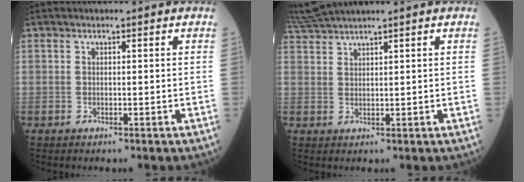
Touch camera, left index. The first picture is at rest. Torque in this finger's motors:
{"motor_torque": [0.76, -1.38, 0.01, 0.02]}